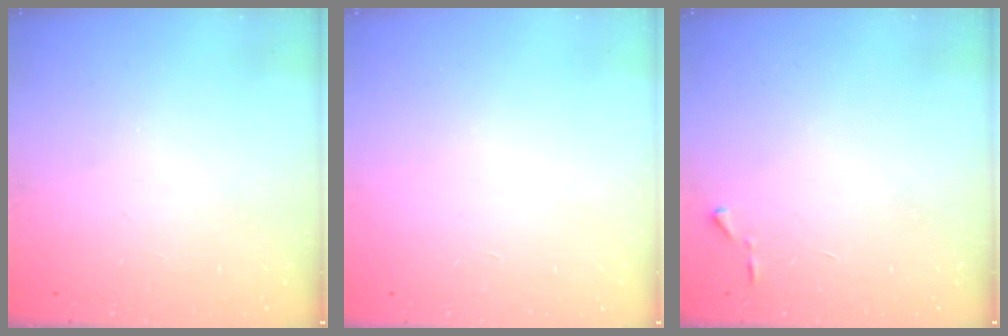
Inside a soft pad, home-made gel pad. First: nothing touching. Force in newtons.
{"total": 1.5, "press": 1.5, "slide": 0.1}
{"total": 4.1, "press": 4.0, "slide": 0.5}